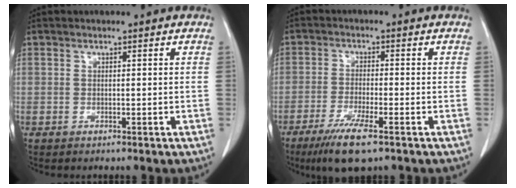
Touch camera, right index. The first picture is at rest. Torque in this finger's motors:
{"motor_torque": [0.88, -0.73, 0.32, 0.11]}